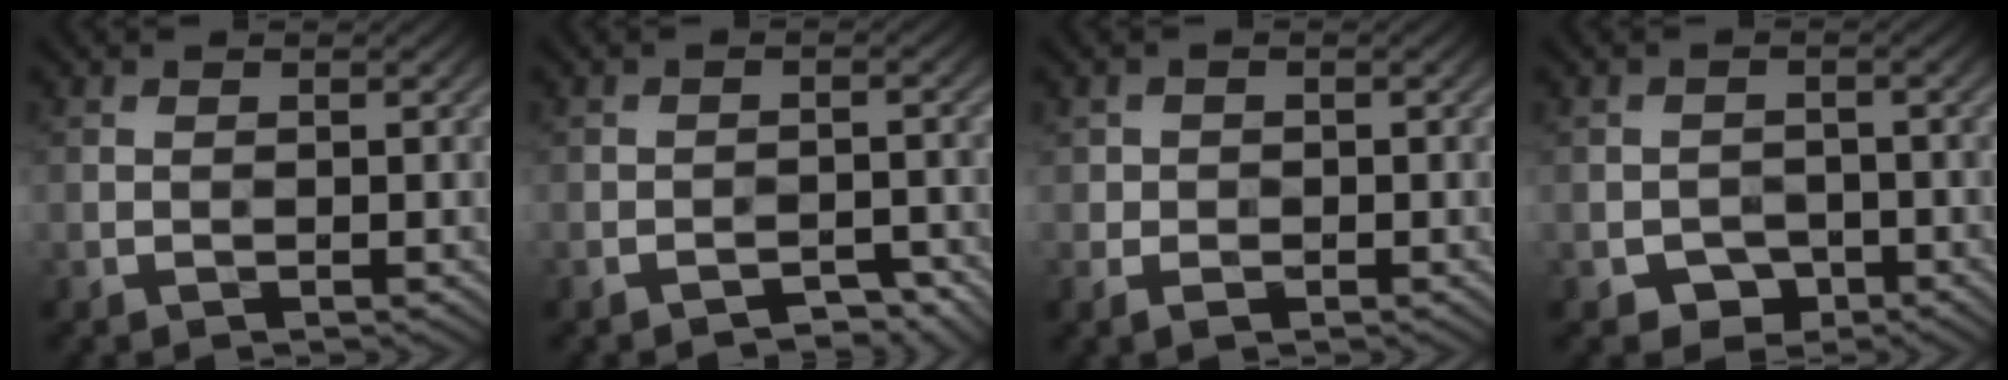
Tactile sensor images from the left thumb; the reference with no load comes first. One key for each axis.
{"total": 3.3, "fx": -3.1, "fy": 0.8, "fz": 1.1, "tx": -0.015, "ty": 0.002, "tz": -0.041}
{"total": 2.4, "fx": -1.2, "fy": 1.9, "fz": 0.8, "tx": -0.012, "ty": -0.007, "tz": -0.022}
{"total": 2.7, "fx": -1.7, "fy": 2.0, "fz": 0.5, "tx": -0.009, "ty": -0.001, "tz": -0.026}